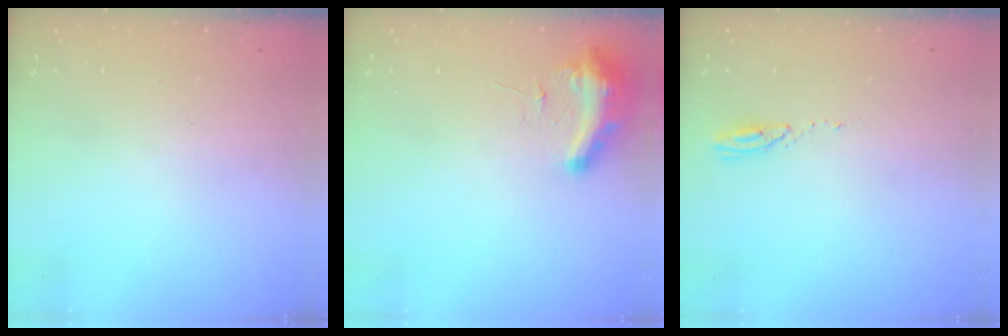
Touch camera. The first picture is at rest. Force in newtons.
{"total": 9.4, "press": 9.3, "slide": 1.3}
{"total": 3.0, "press": 2.9, "slide": 0.3}